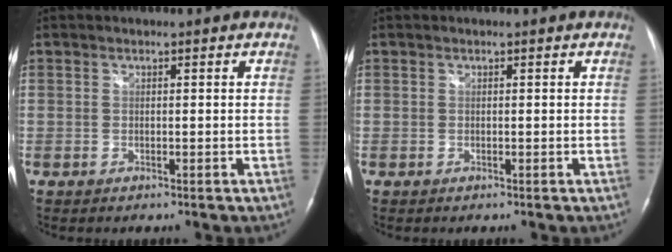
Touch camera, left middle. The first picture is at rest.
{"total": 0.0}